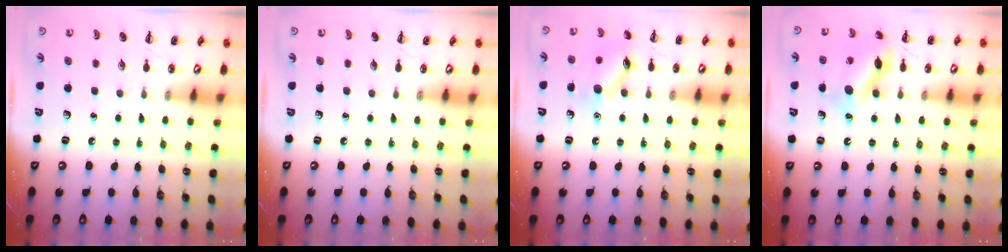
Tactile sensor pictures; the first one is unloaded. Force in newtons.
{"total": 0.0}
{"total": 11.4, "press": 11.4, "slide": 0.6}
{"total": 13.4, "press": 13.4, "slide": 0.9}